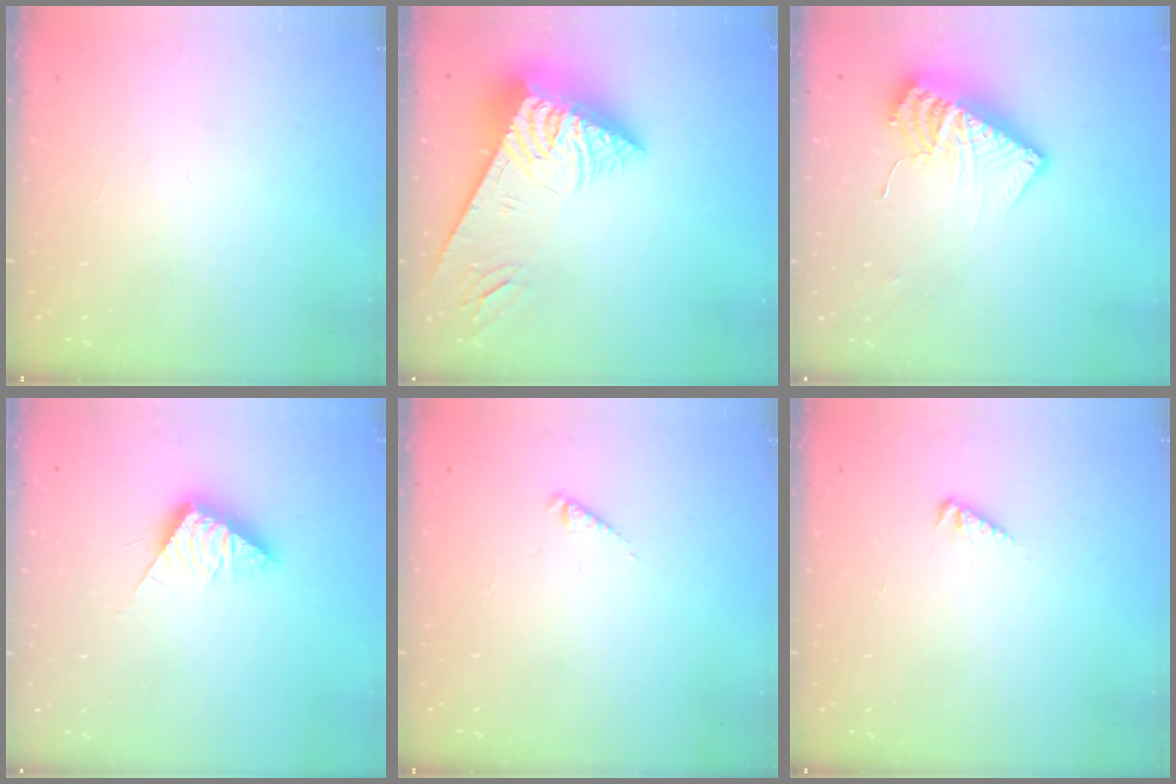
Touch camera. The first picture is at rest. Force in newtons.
{"total": 10.1, "press": 10.0, "slide": 1.4}
{"total": 12.8, "press": 12.7, "slide": 1.2}
{"total": 8.0, "press": 8.0, "slide": 0.3}
{"total": 2.4, "press": 2.4, "slide": 0.4}
{"total": 1.9, "press": 1.9, "slide": 0.3}